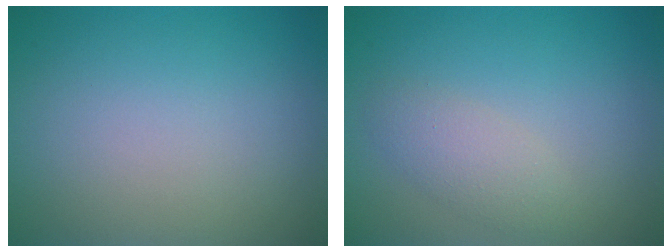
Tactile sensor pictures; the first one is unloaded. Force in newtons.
{"total": 2.2, "press": 2.2, "slide": 0.0}